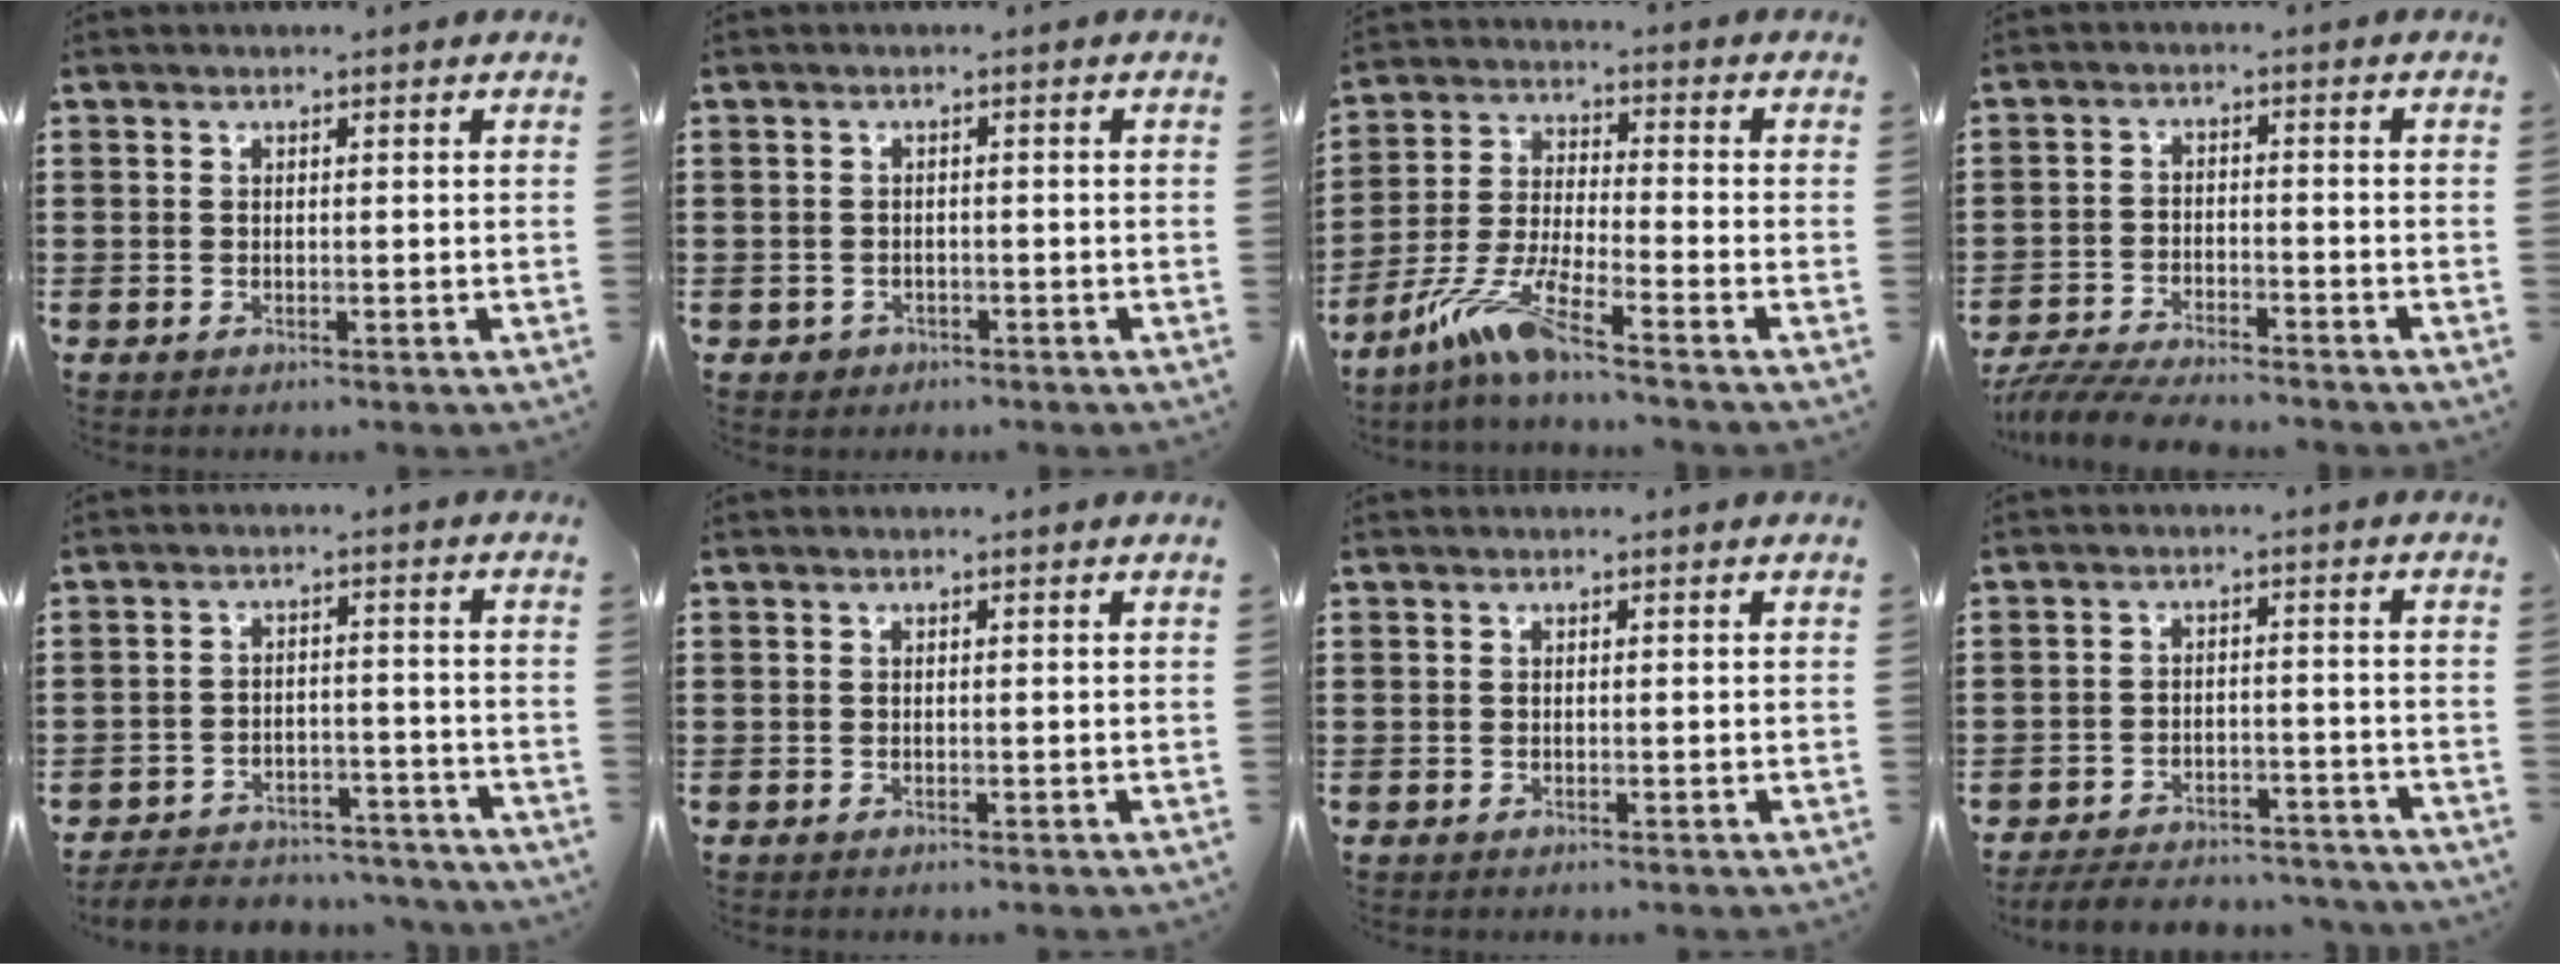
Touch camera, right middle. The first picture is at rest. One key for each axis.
{"total": 0.0}
{"total": 8.7, "fx": -6.3, "fy": 0.3, "fz": 5.9, "tx": -0.142, "ty": -0.021, "tz": -0.130}
{"total": 4.9, "fx": -4.8, "fy": 0.0, "fz": 1.1, "tx": -0.023, "ty": -0.002, "tz": -0.096}
{"total": 4.2, "fx": -4.2, "fy": 0.3, "fz": 0.2, "tx": -0.006, "ty": 0.006, "tz": -0.088}
{"total": 0.0}
{"total": 0.0}
{"total": 4.0, "fx": -3.9, "fy": 0.0, "fz": 0.6, "tx": -0.012, "ty": 0.003, "tz": -0.082}